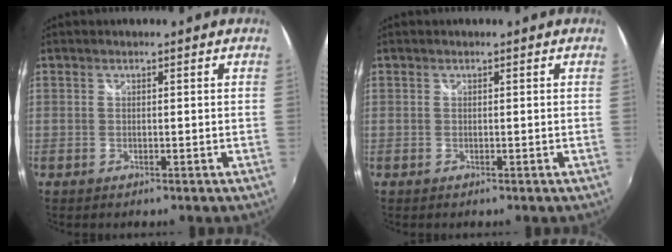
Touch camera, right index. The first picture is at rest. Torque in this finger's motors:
{"motor_torque": [0.00, 0.00, 0.00, 0.00]}